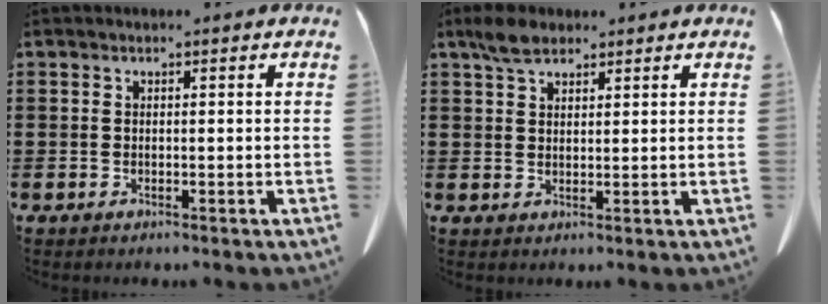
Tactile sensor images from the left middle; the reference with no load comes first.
{"total": 3.9, "force": [2.9, 1.7, 2.0], "torque": [-0.047, 0.006, 0.055]}